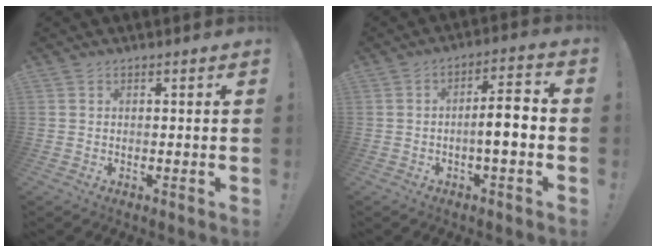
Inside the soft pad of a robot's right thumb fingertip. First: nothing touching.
{"total": 8.2, "force": [-1.7, 1.7, 7.8], "torque": [-0.123, 0.009, -0.033]}